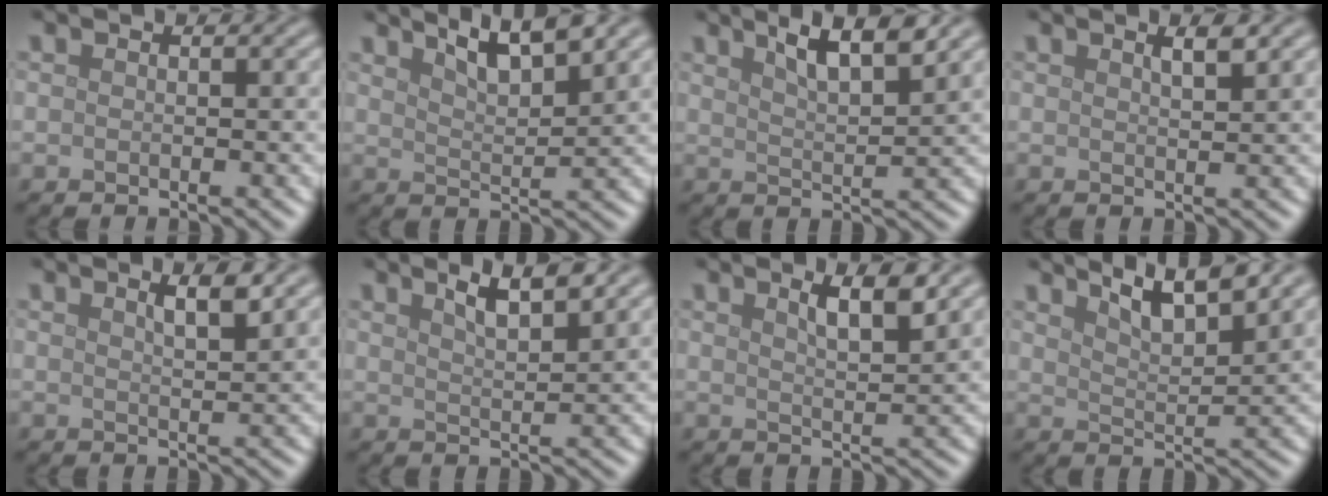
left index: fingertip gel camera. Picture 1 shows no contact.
{"total": 4.6, "force": [3.6, 0.9, 2.7], "torque": [-0.043, 0.011, 0.057]}
{"total": 5.1, "force": [3.5, 1.1, 3.5], "torque": [-0.050, 0.013, 0.056]}
{"total": 1.8, "force": [1.2, 0.4, 1.3], "torque": [-0.014, 0.005, 0.015]}
{"total": 2.5, "force": [1.6, 0.5, 1.9], "torque": [-0.022, 0.003, 0.024]}
{"total": 3.8, "force": [2.6, 0.8, 2.6], "torque": [-0.037, 0.009, 0.042]}
{"total": 3.5, "force": [2.1, 0.8, 2.7], "torque": [-0.037, 0.003, 0.034]}
{"total": 5.2, "force": [4.1, 1.0, 3.1], "torque": [-0.045, 0.014, 0.056]}